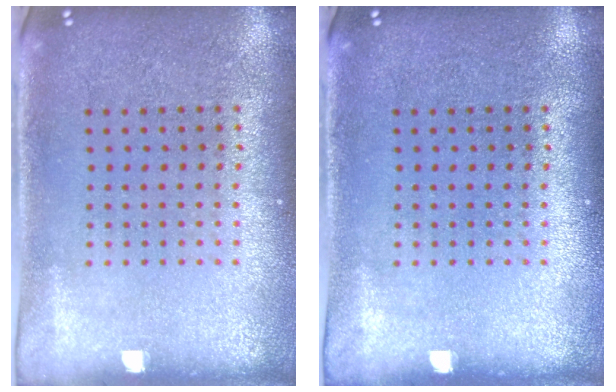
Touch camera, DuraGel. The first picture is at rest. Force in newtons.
{"total": 0.0}